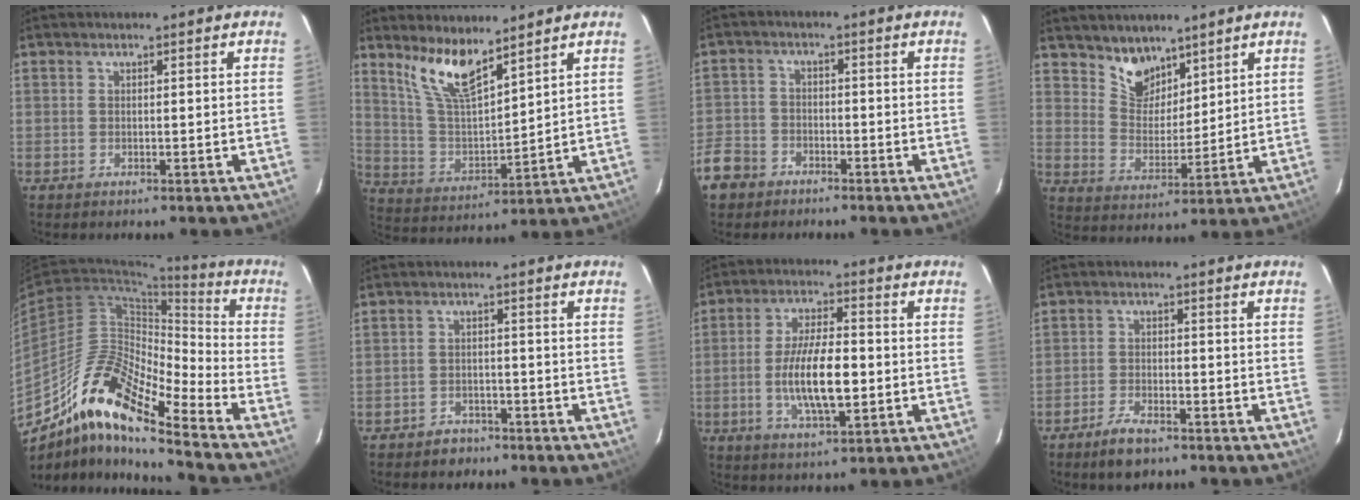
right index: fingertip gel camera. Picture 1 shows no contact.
{"total": 10.4, "force": [7.9, 2.2, 6.3], "torque": [-0.126, -0.006, 0.166]}
{"total": 8.4, "force": [-5.0, 6.4, 2.3], "torque": [-0.075, 0.019, -0.095]}
{"total": 7.5, "force": [6.1, 3.8, 2.3], "torque": [-0.034, 0.000, 0.118]}
{"total": 16.0, "force": [-11.7, 2.4, 10.6], "torque": [-0.177, 0.005, -0.232]}
{"total": 4.3, "force": [-3.4, 2.5, 0.4], "torque": [-0.023, 0.017, -0.052]}
{"total": 11.4, "force": [-2.0, 3.9, 10.6], "torque": [-0.203, -0.004, -0.032]}
{"total": 5.5, "force": [-4.2, 2.0, 2.9], "torque": [-0.076, -0.002, -0.076]}